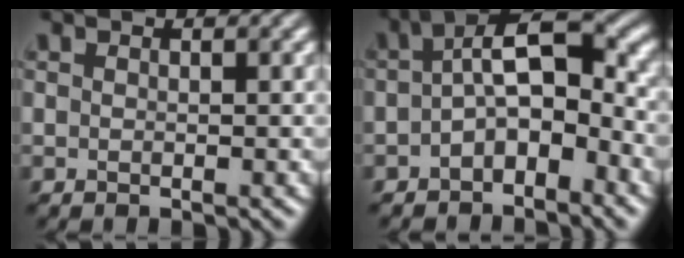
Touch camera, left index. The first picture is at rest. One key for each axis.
{"total": 6.5, "fx": -1.2, "fy": 3.3, "fz": 5.6, "tx": -0.083, "ty": 0.018, "tz": -0.029}